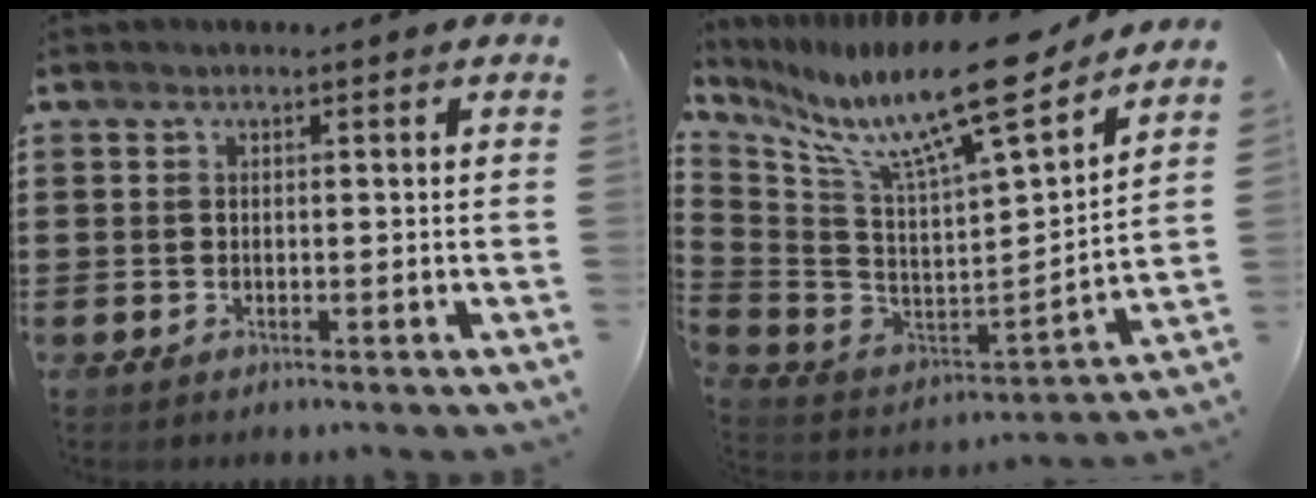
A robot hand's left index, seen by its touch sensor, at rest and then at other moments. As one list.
[{"total": 15.7, "force": [11.9, 1.7, 10.1], "torque": [-0.192, -0.089, 0.191]}]